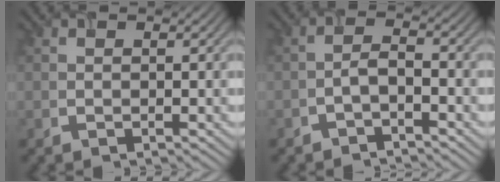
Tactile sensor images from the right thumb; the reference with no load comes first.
{"total": 2.3, "force": [-1.7, 0.6, 1.3], "torque": [-0.025, 0.003, -0.038]}